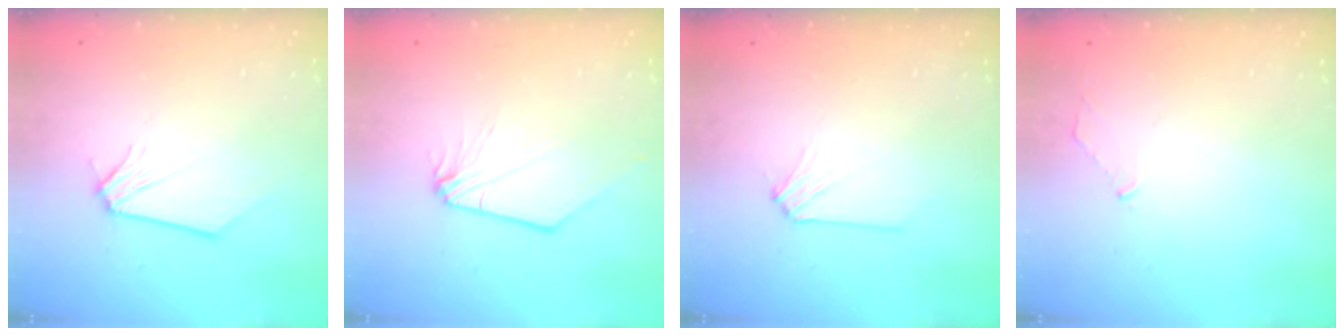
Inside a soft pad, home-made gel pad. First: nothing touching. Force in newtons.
{"total": 0.0}
{"total": 1.7, "press": 1.6, "slide": 0.3}
{"total": 2.2, "press": 2.1, "slide": 0.4}